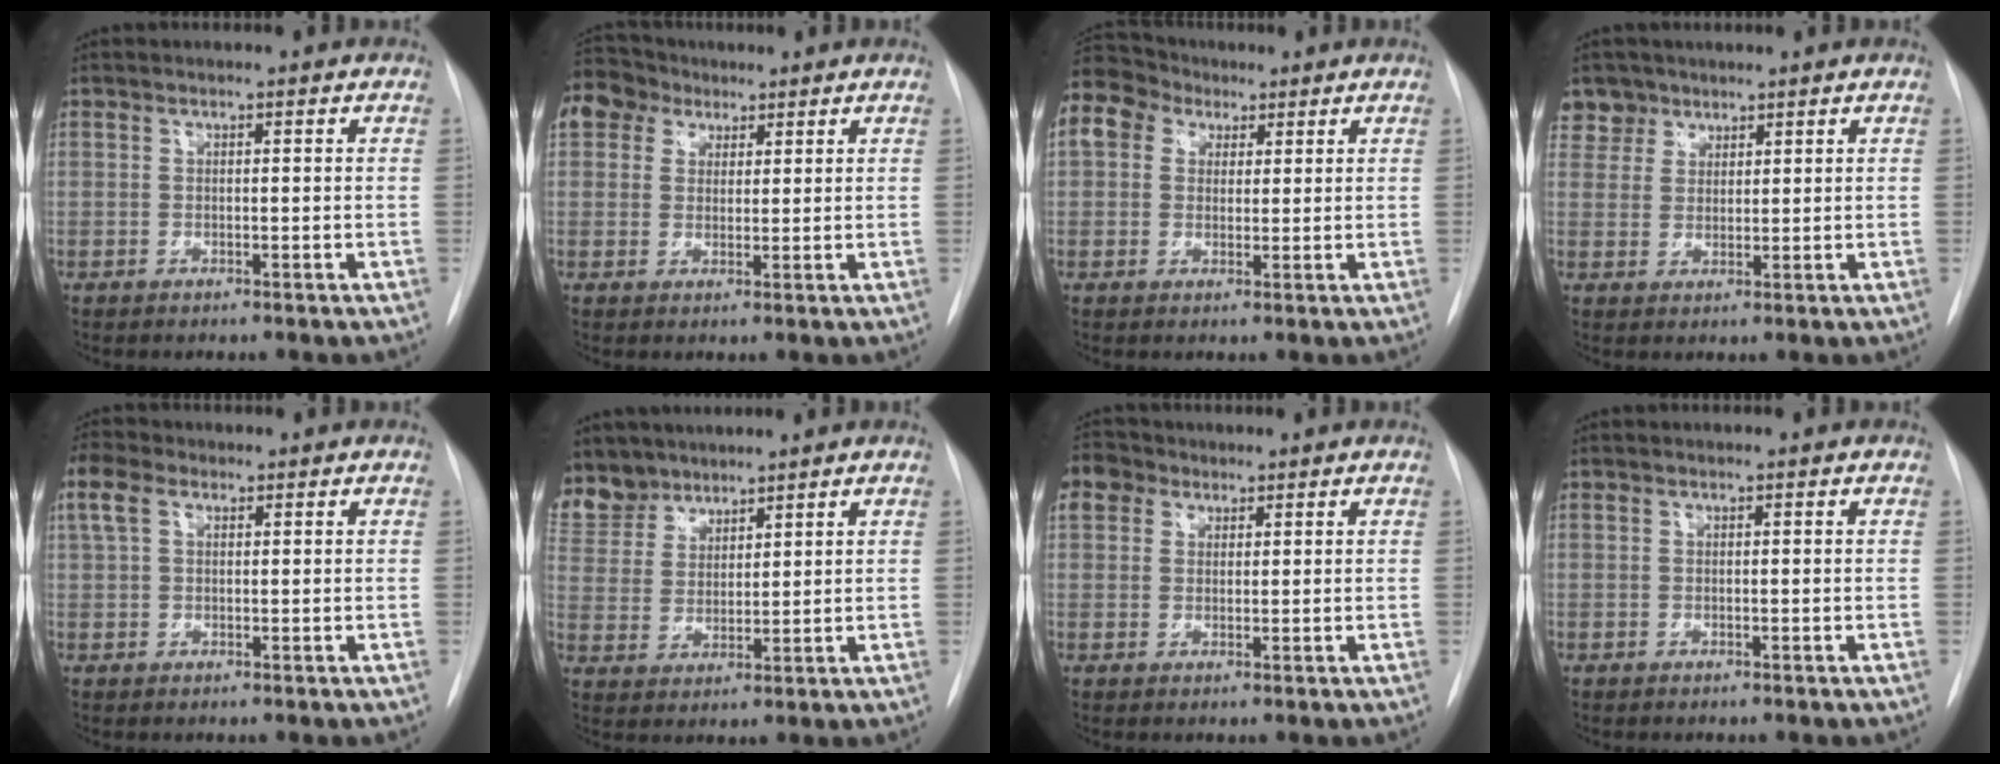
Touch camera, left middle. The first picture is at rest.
{"total": 7.1, "force": [4.6, 5.4, 0.8], "torque": [-0.020, 0.030, 0.090]}
{"total": 18.2, "force": [8.7, 14.4, 6.9], "torque": [-0.234, 0.096, 0.172]}
{"total": 4.3, "force": [3.1, 2.9, -0.5], "torque": [0.020, 0.004, 0.057]}
{"total": 3.1, "force": [1.5, 2.1, 1.7], "torque": [-0.054, 0.018, 0.033]}
{"total": 9.6, "force": [8.4, 4.6, 0.0], "torque": [-0.014, 0.004, 0.182]}
{"total": 4.7, "force": [2.4, 3.7, 1.4], "torque": [-0.034, 0.019, 0.047]}
{"total": 0.0}